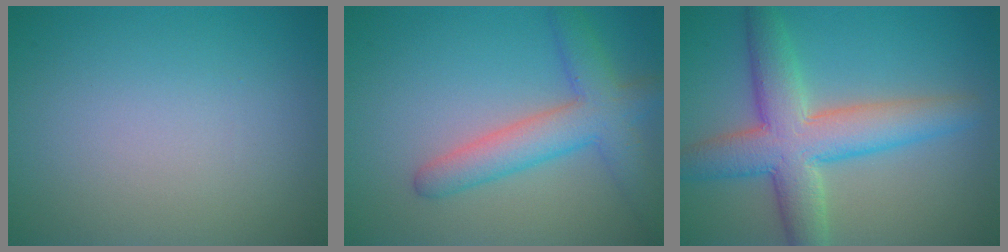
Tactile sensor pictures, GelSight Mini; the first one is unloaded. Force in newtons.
{"total": 5.1, "press": 5.1, "slide": 0.2}
{"total": 7.5, "press": 7.5, "slide": 0.4}